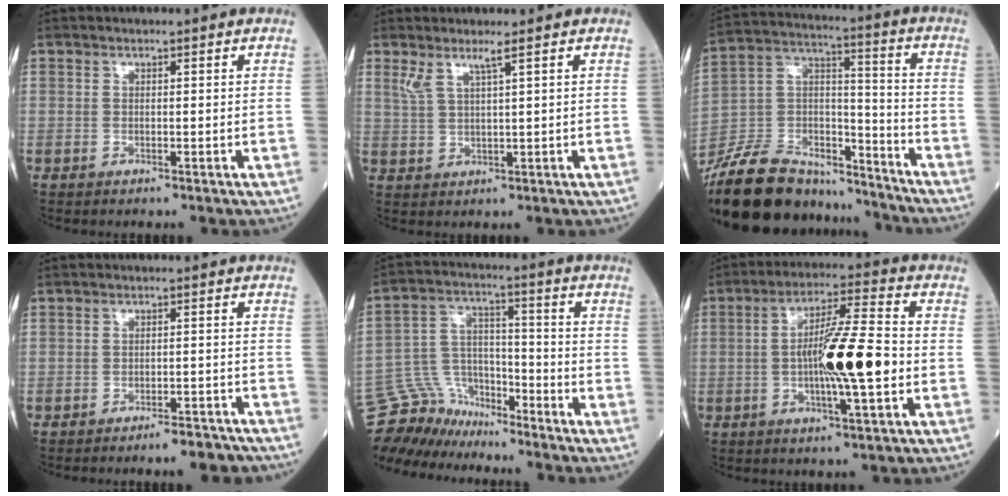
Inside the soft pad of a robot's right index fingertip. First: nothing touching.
{"total": 3.0, "force": [2.0, -0.3, 2.2], "torque": [-0.055, -0.001, 0.046]}
{"total": 23.4, "force": [-20.6, 7.5, 8.0], "torque": [-0.202, 0.011, -0.348]}
{"total": 4.7, "force": [-4.1, 1.3, 1.9], "torque": [-0.015, 0.005, -0.057]}
{"total": 13.0, "force": [-12.3, 4.0, 1.1], "torque": [-0.034, 0.036, -0.227]}
{"total": 12.4, "force": [-1.7, 1.0, 12.3], "torque": [-0.213, 0.005, -0.033]}